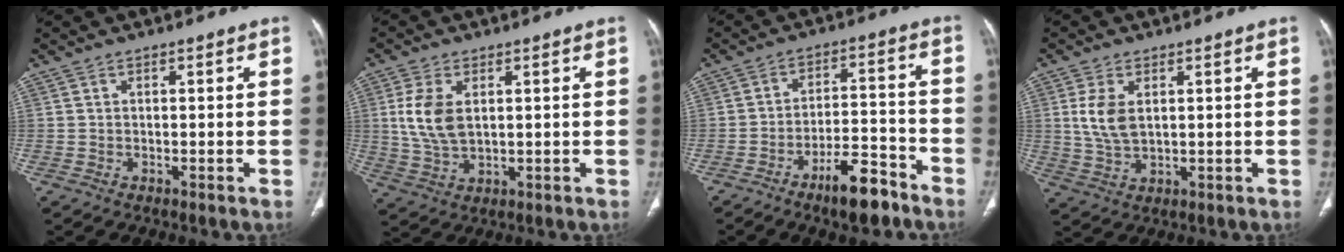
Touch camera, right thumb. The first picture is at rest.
{"total": 8.4, "force": [1.7, 4.8, 6.7], "torque": [-0.143, -0.005, 0.042]}
{"total": 10.1, "force": [-7.0, 3.1, 6.6], "torque": [-0.100, 0.055, -0.113]}
{"total": 6.6, "force": [1.6, 3.6, 5.3], "torque": [-0.112, -0.006, 0.038]}